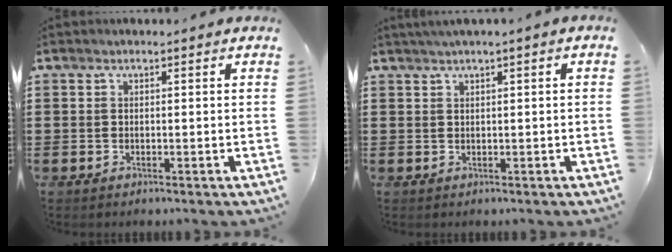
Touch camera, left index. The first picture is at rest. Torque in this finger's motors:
{"motor_torque": [0.72, -0.54, 0.30, 0.11]}